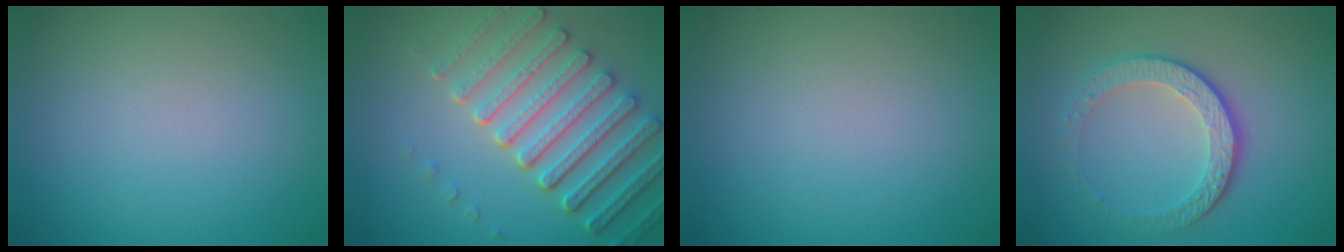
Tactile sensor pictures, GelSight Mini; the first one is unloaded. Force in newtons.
{"total": 6.8, "press": 5.4, "slide": 4.0}
{"total": 0.0}
{"total": 4.2, "press": 3.1, "slide": 2.8}